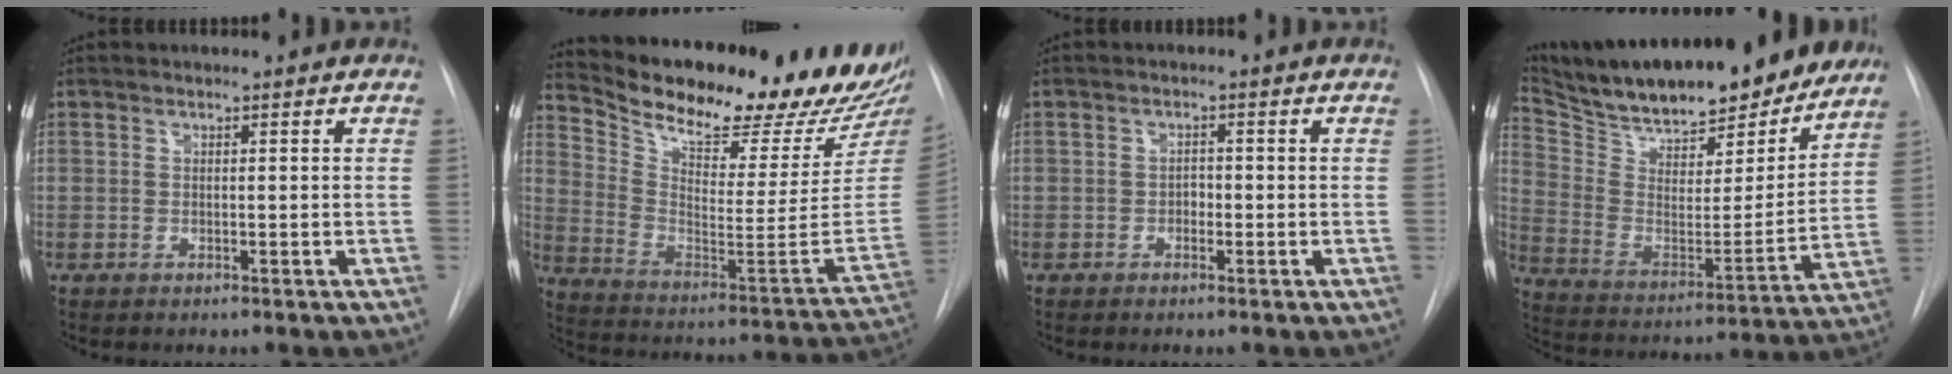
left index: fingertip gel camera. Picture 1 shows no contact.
{"total": 27.8, "force": [24.1, 5.2, 12.8], "torque": [-0.213, -0.068, 0.338]}
{"total": 1.3, "force": [-0.5, 0.9, 0.8], "torque": [-0.008, 0.003, -0.011]}
{"total": 27.3, "force": [23.0, 7.3, 12.7], "torque": [-0.227, -0.011, 0.341]}